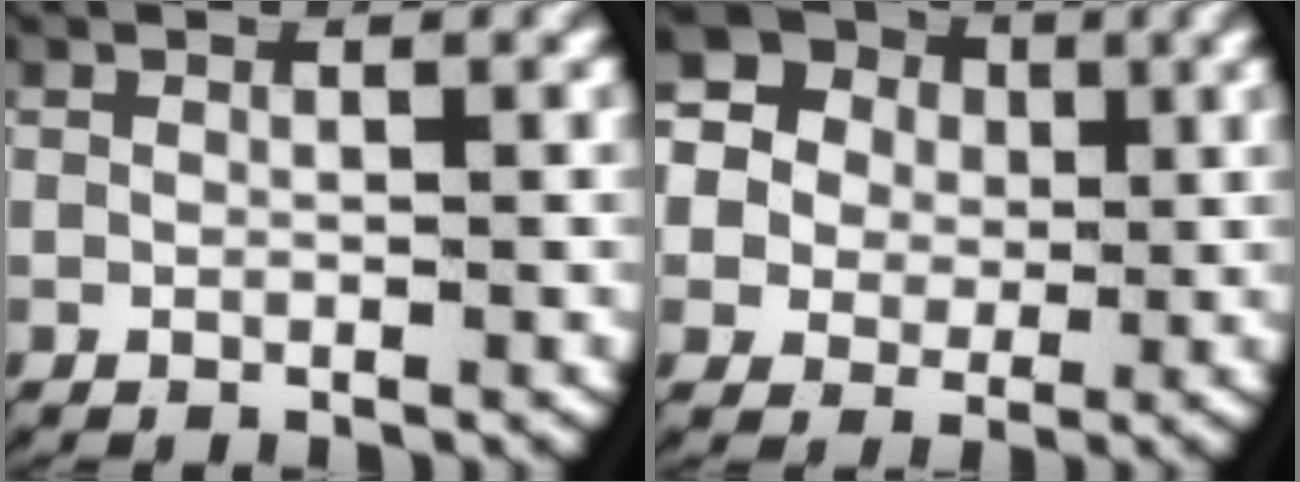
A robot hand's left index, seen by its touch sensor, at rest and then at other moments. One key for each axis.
{"total": 14.8, "fx": 4.1, "fy": 12.8, "fz": 6.1, "tx": -0.162, "ty": -0.004, "tz": 0.047}